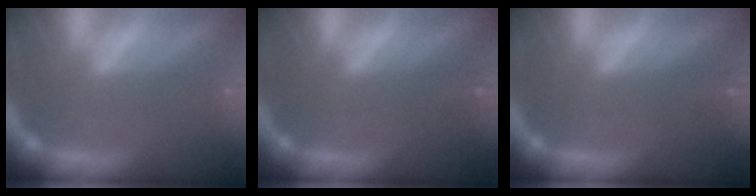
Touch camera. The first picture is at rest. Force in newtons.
{"total": 0.9}
{"total": 0.9}